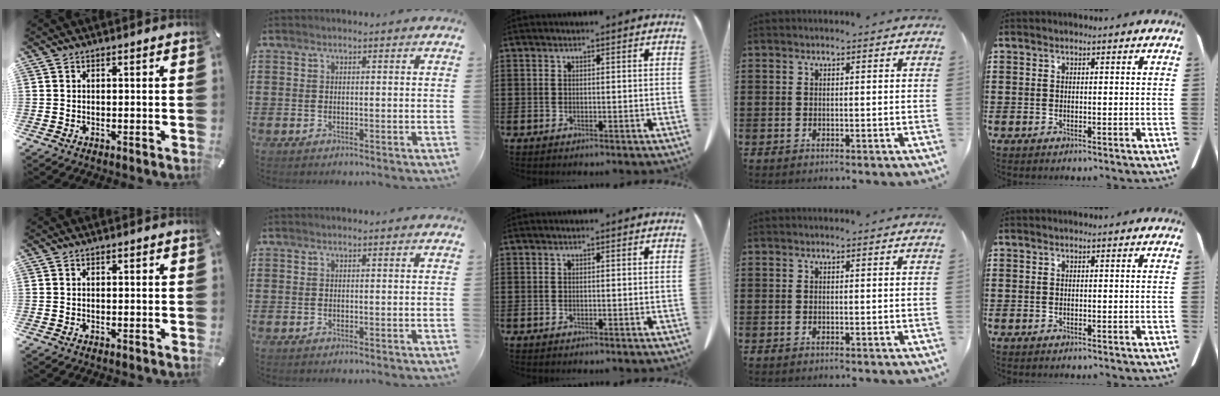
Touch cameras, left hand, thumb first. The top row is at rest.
{}